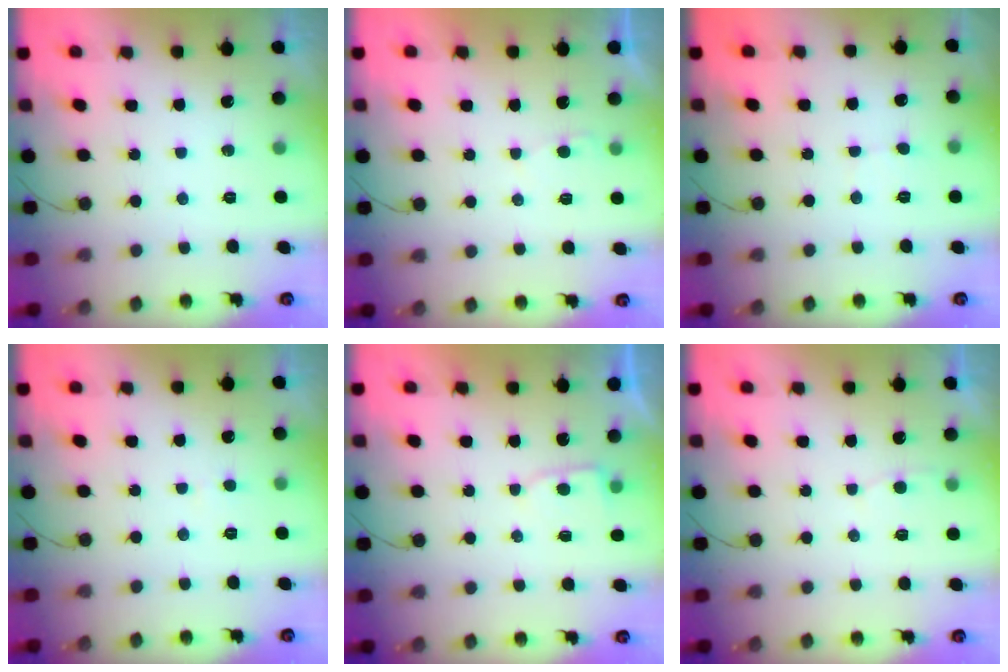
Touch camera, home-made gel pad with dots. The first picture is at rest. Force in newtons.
{"total": 2.2, "press": 2.2, "slide": 0.2}
{"total": 3.5, "press": 3.5, "slide": 0.4}
{"total": 1.8, "press": 1.7, "slide": 0.1}
{"total": 2.8, "press": 2.8, "slide": 0.4}
{"total": 2.5, "press": 2.5, "slide": 0.3}